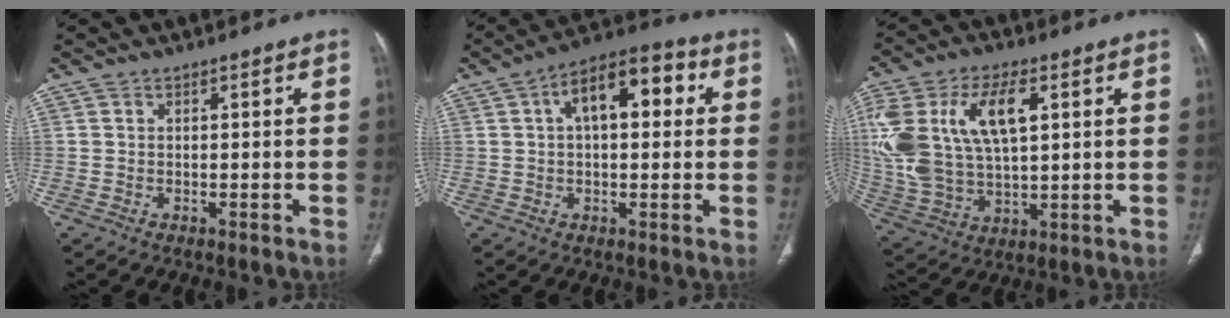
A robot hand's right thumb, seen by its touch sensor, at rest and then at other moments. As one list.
[{"total": 12.3, "force": [3.1, 6.3, 10.1], "torque": [-0.137, 0.032, 0.039]}, {"total": 21.8, "force": [5.9, 11.6, 17.5], "torque": [-0.378, 0.004, 0.115]}]